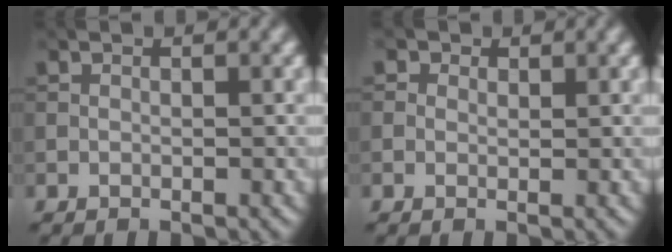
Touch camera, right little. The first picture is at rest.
{"total": 1.1, "force": [0.6, 0.9, 0.3], "torque": [-0.004, -0.001, 0.001]}